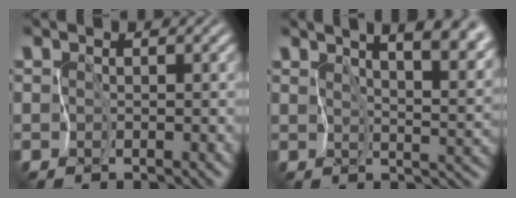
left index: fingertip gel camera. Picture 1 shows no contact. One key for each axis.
{"total": 11.5, "fx": 7.2, "fy": 4.3, "fz": 8.0, "tx": -0.108, "ty": 0.032, "tz": 0.094}